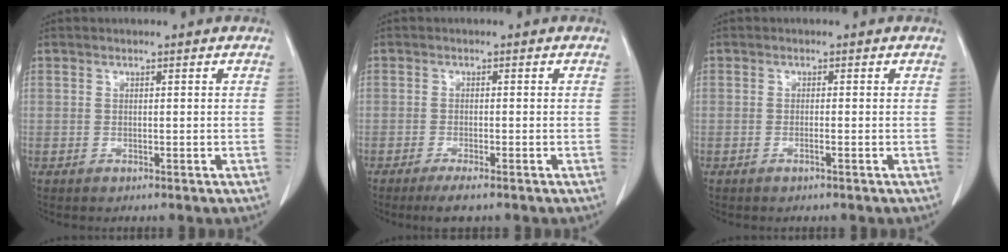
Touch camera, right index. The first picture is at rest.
{"total": 3.0, "force": [-2.2, 0.2, 2.0], "torque": [-0.036, -0.007, -0.039]}
{"total": 0.8, "force": [-0.4, -0.1, 0.7], "torque": [-0.014, 0.000, -0.007]}